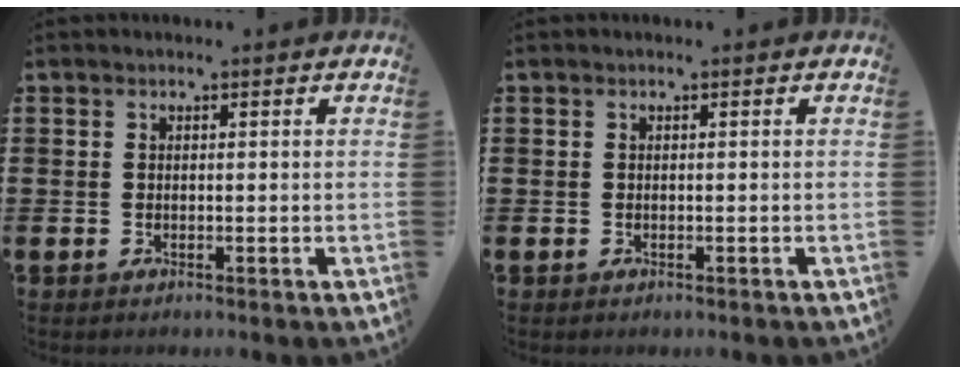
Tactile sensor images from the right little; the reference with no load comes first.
{"total": 0.0}